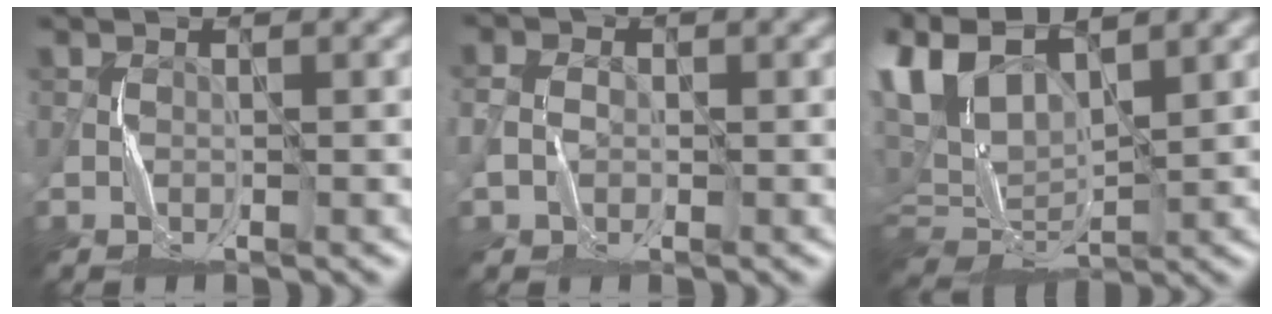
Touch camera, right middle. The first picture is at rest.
{"total": 2.0, "force": [-0.4, 1.6, 1.2], "torque": [-0.028, 0.002, -0.011]}
{"total": 8.4, "force": [3.9, 4.2, 6.1], "torque": [-0.142, 0.014, 0.071]}